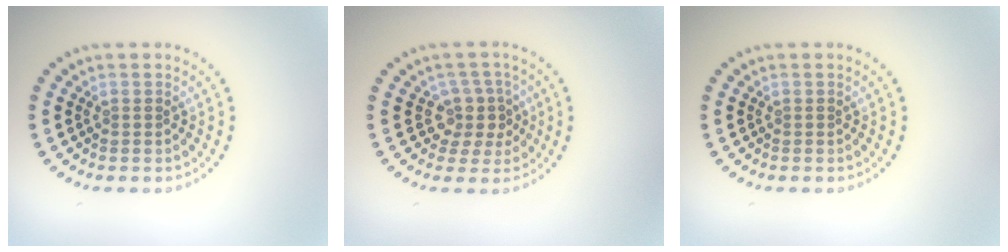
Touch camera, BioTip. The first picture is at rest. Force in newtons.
{"total": 2.9, "press": 2.4, "slide": 1.7}
{"total": 0.0}